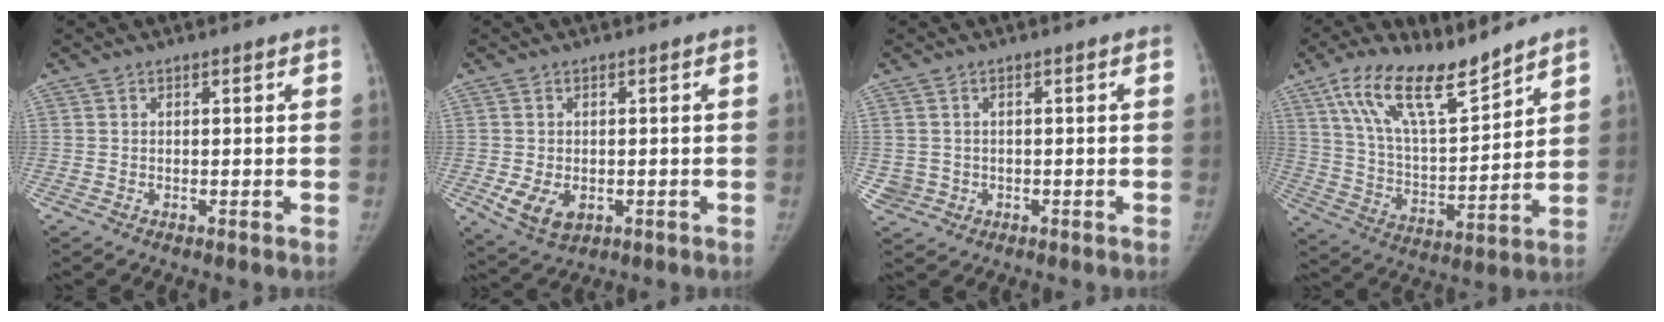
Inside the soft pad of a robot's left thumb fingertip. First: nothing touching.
{"total": 6.1, "force": [-1.4, 4.3, 4.1], "torque": [-0.064, -0.009, -0.010]}
{"total": 3.0, "force": [-0.2, 2.9, 0.5], "torque": [0.002, 0.005, 0.005]}
{"total": 16.0, "force": [11.6, 5.0, 9.9], "torque": [-0.156, -0.058, 0.222]}